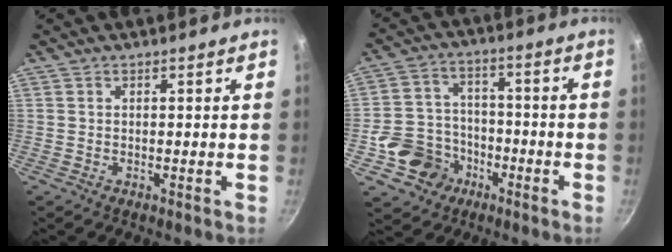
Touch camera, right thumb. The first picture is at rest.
{"total": 11.0, "force": [-4.9, 9.2, 3.6], "torque": [-0.036, 0.041, -0.083]}